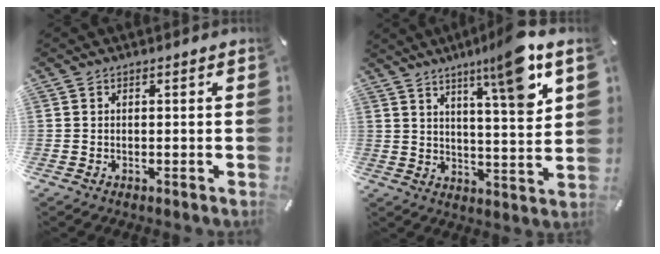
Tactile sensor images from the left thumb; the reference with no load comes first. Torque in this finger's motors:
{"motor_torque": [0.82, 0.13, 0.72, 0.07, 0.16]}